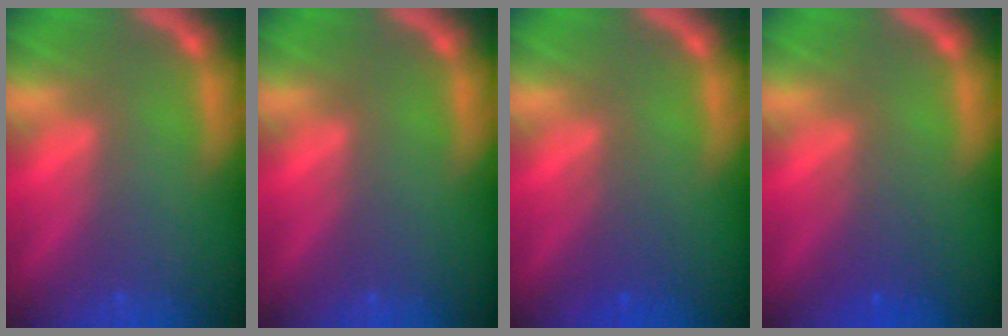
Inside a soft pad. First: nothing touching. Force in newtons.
{"total": 0.0}
{"total": 2.0}
{"total": 2.5}